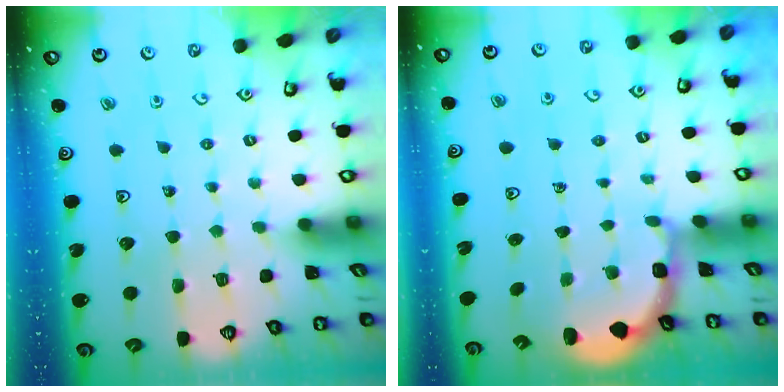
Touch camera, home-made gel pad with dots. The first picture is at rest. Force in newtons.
{"total": 2.3, "press": 1.7, "slide": 1.6}